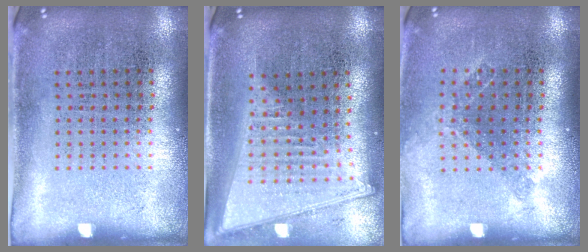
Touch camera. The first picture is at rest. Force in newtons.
{"total": 2.1, "press": 1.8, "slide": 1.2}
{"total": 1.1, "press": 0.9, "slide": 0.6}